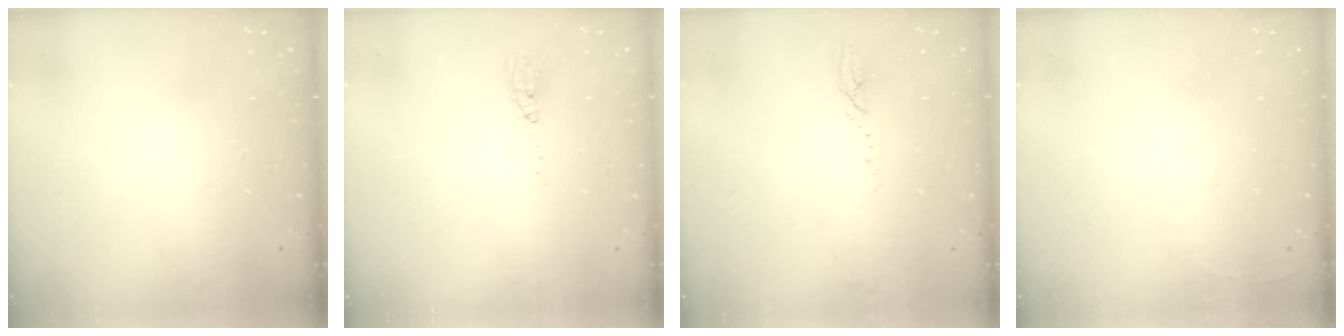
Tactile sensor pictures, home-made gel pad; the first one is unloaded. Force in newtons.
{"total": 3.7, "press": 3.4, "slide": 1.4}
{"total": 2.6, "press": 2.6, "slide": 0.3}
{"total": 2.5, "press": 2.4, "slide": 0.9}